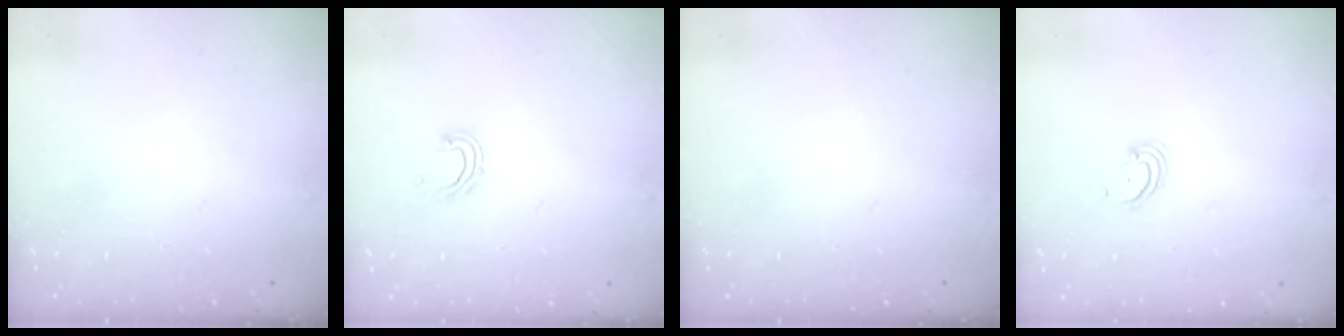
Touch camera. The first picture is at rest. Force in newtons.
{"total": 6.1, "press": 6.0, "slide": 1.1}
{"total": 0.0}
{"total": 3.5, "press": 3.5, "slide": 0.3}